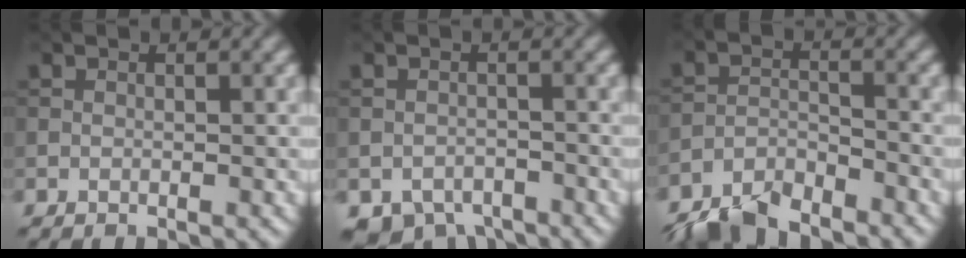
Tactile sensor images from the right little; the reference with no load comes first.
{"total": 3.9, "force": [-3.2, 2.1, 1.1], "torque": [-0.011, -0.014, -0.051]}
{"total": 6.1, "force": [-5.4, 1.6, 2.2], "torque": [-0.038, -0.010, -0.110]}